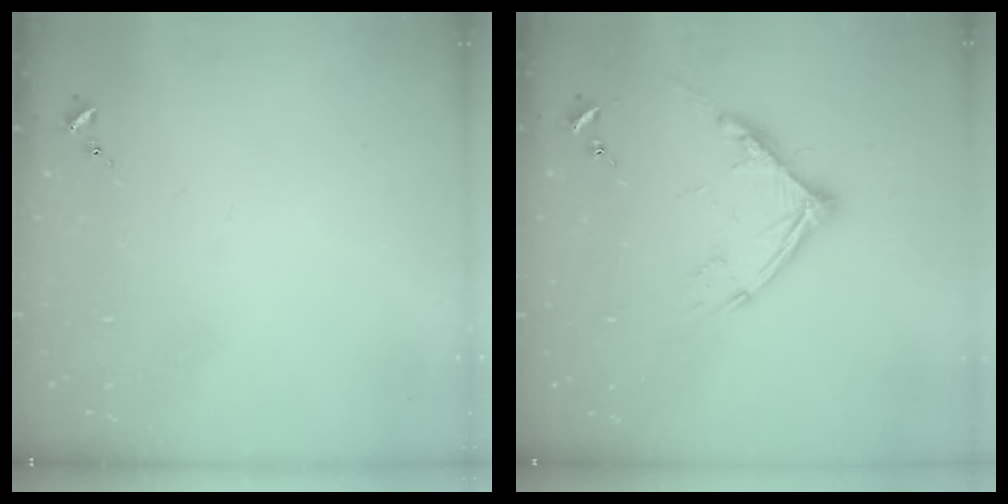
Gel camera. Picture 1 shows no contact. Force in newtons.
{"total": 10.7, "press": 10.6, "slide": 1.1}